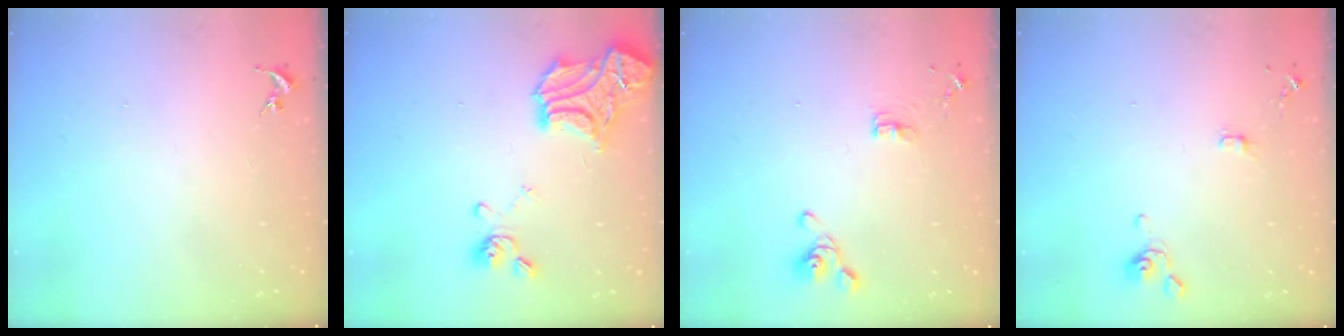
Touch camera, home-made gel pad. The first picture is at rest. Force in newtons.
{"total": 22.7, "press": 22.6, "slide": 2.1}
{"total": 8.8, "press": 8.5, "slide": 2.0}
{"total": 5.8, "press": 5.7, "slide": 0.8}